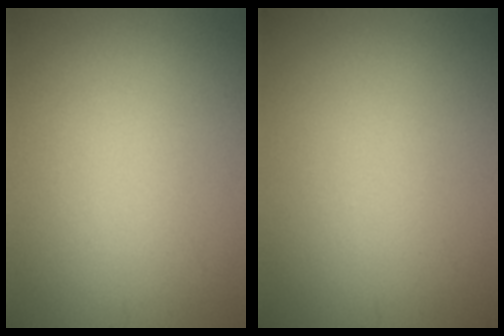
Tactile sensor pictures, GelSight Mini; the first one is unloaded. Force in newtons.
{"total": 0.0}